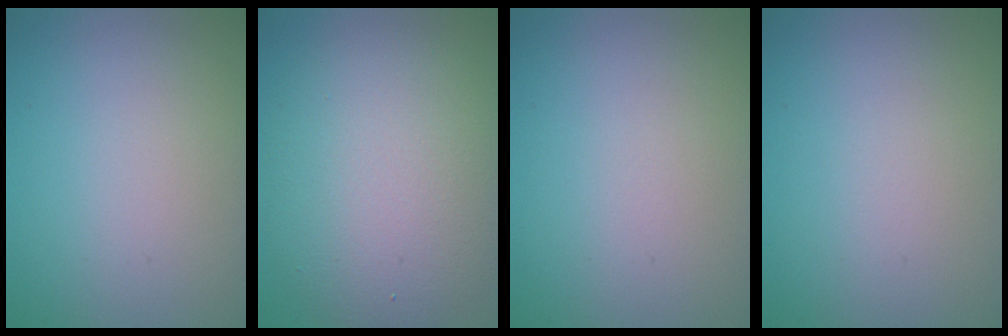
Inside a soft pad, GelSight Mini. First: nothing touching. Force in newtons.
{"total": 8.5, "press": 8.4, "slide": 0.4}
{"total": 0.0}
{"total": 0.0}